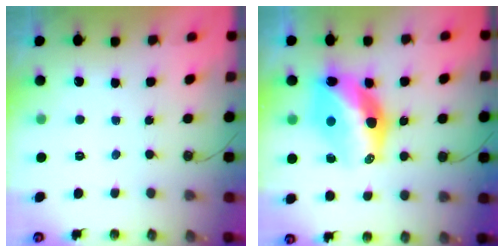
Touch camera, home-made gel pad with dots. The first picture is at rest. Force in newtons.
{"total": 16.2, "press": 16.1, "slide": 1.8}